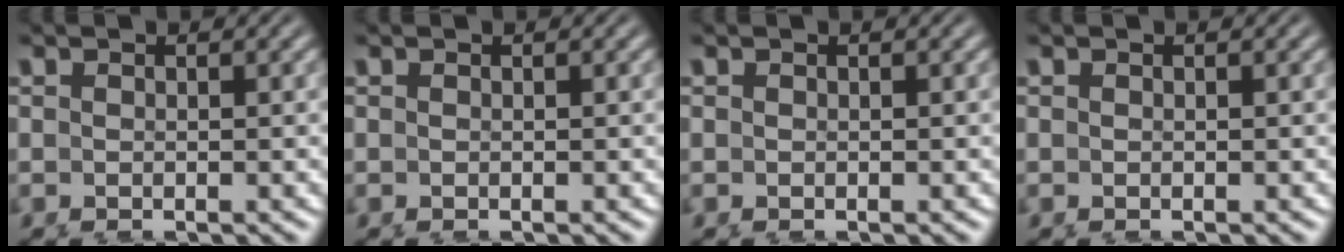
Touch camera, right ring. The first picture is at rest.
{"total": 0.0}
{"total": 0.0}
{"total": 0.0}